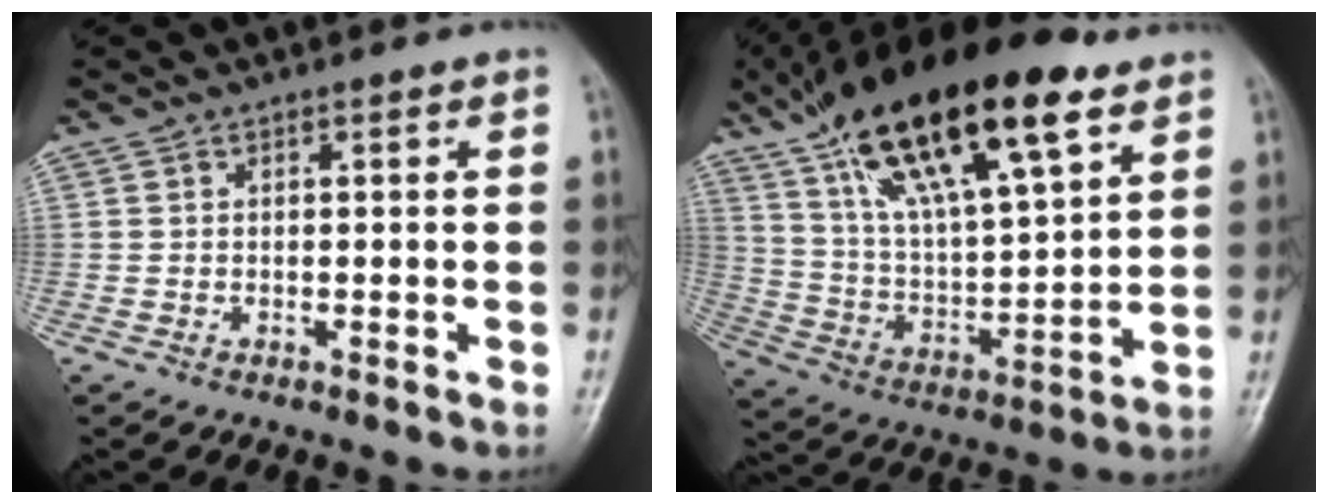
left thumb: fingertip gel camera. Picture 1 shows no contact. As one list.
[{"total": 26.0, "force": [14.9, 8.6, 19.5], "torque": [-0.326, -0.037, 0.265]}]